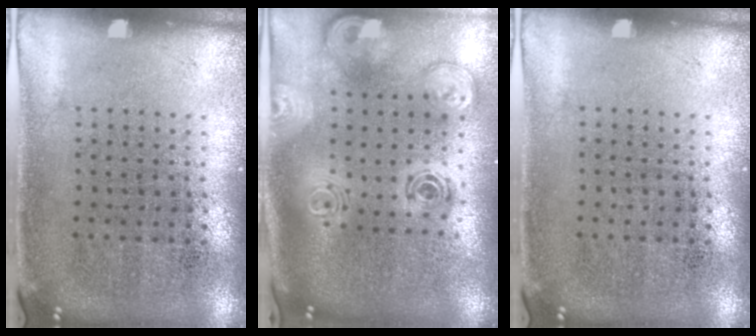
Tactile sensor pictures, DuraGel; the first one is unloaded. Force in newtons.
{"total": 2.8, "press": 2.1, "slide": 1.9}
{"total": 0.0}